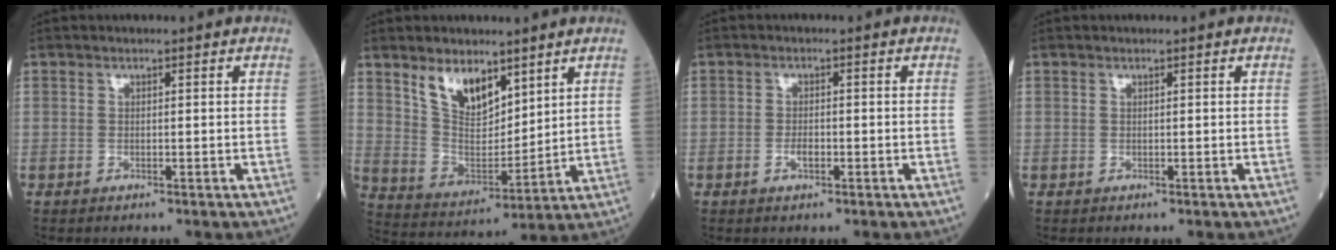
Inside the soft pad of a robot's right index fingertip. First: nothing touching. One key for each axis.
{"total": 9.3, "fx": 6.2, "fy": 4.4, "fz": 5.4, "tx": -0.103, "ty": -0.002, "tz": 0.126}
{"total": 1.7, "fx": -0.7, "fy": 0.7, "fz": 1.4, "tx": -0.024, "ty": 0.003, "tz": -0.010}
{"total": 0.0}